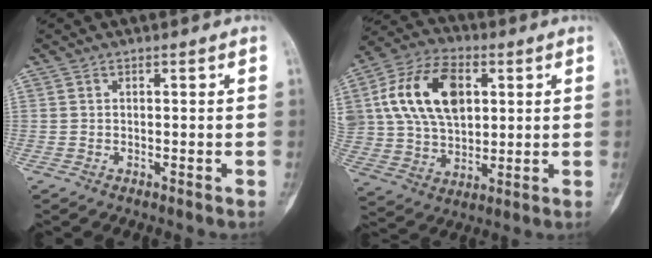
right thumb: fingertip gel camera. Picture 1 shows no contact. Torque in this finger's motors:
{"motor_torque": [1.10, 2.61, 0.76, -0.32, 0.47]}